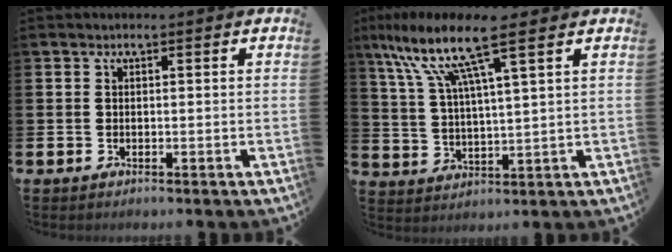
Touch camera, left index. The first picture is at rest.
{"total": 10.5, "force": [7.2, 1.4, 7.6], "torque": [-0.164, -0.026, 0.116]}